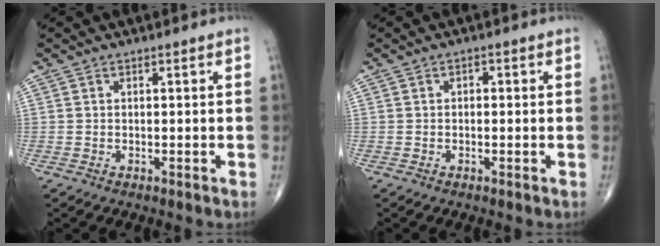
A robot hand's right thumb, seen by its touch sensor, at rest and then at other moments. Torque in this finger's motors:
{"motor_torque": [-0.40, 0.06, -0.26, -0.26, 0.05]}